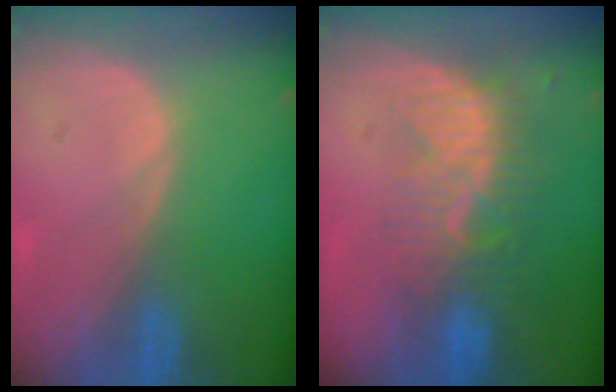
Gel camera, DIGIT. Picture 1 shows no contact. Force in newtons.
{"total": 8.1, "press": 7.4, "slide": 3.5}